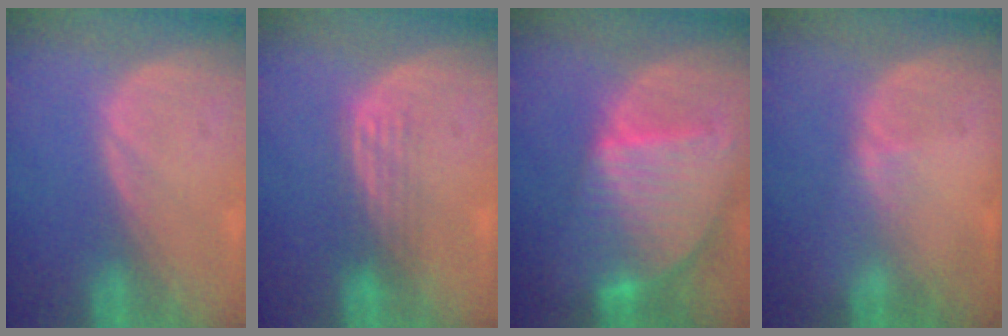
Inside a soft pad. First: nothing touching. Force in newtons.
{"total": 2.9, "press": 2.7, "slide": 1.2}
{"total": 9.6, "press": 8.4, "slide": 4.8}
{"total": 1.3, "press": 1.1, "slide": 0.8}